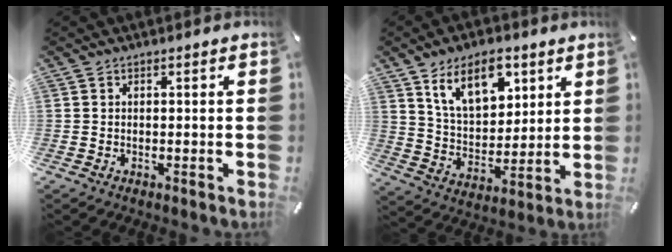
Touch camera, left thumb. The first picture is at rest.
{"total": 13.5, "force": [7.6, 7.9, 7.7], "torque": [-0.126, -0.022, 0.138]}